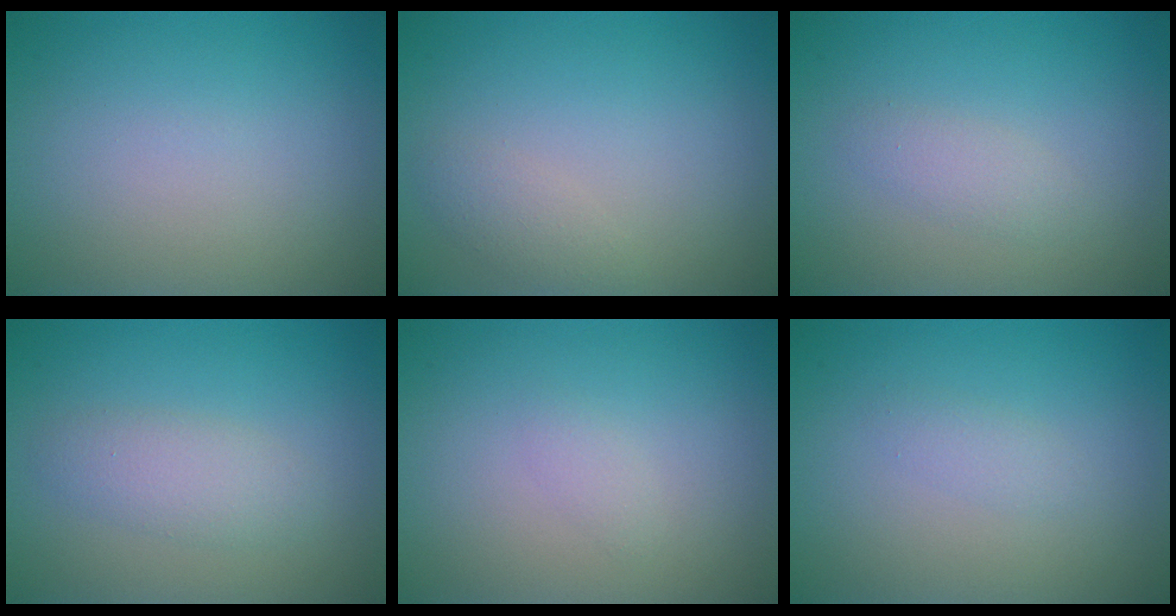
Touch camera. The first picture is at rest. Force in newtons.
{"total": 1.4, "press": 1.4, "slide": 0.1}
{"total": 1.4, "press": 1.4, "slide": 0.1}
{"total": 2.5, "press": 2.5, "slide": 0.1}
{"total": 0.8, "press": 0.8, "slide": 0.0}
{"total": 1.0, "press": 1.0, "slide": 0.1}